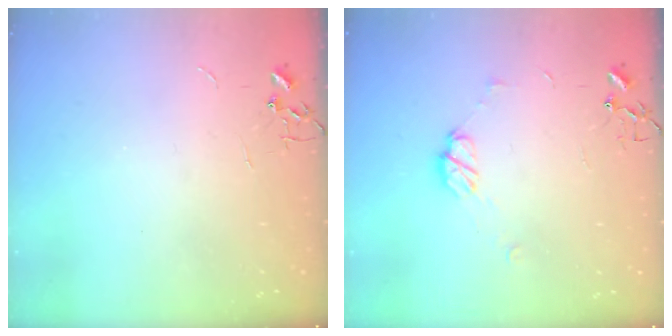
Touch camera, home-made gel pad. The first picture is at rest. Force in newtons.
{"total": 7.1, "press": 7.1, "slide": 0.6}